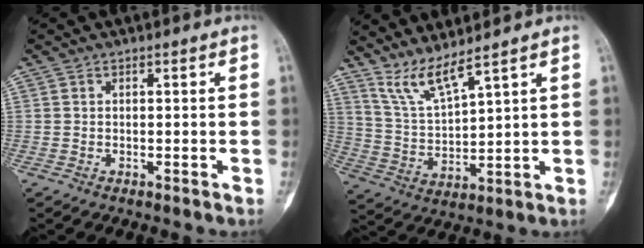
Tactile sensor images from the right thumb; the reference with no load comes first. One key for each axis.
{"total": 7.2, "fx": 6.1, "fy": 0.3, "fz": 3.7, "tx": -0.080, "ty": -0.051, "tz": 0.137}